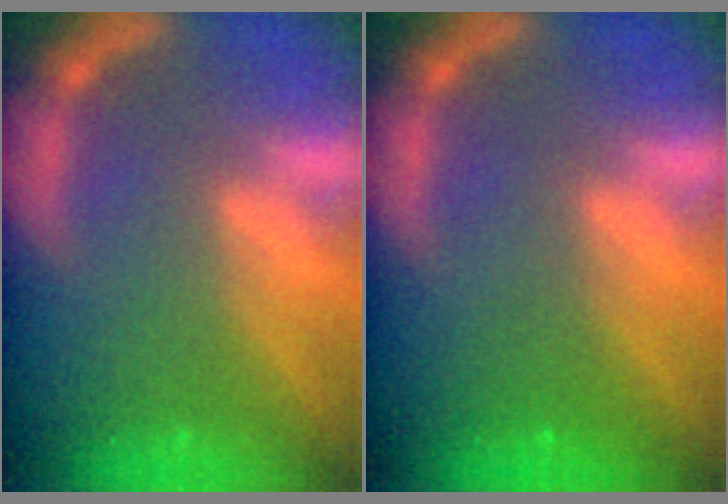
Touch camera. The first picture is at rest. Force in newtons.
{"total": 1.0}